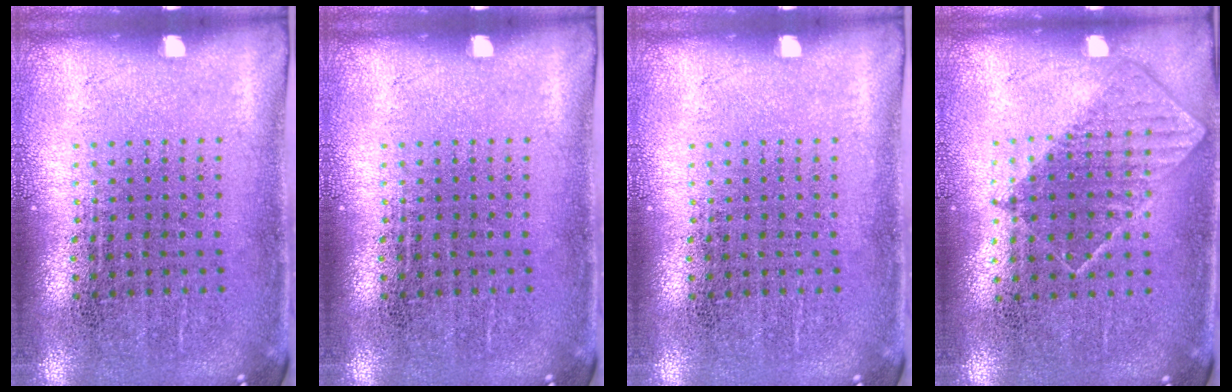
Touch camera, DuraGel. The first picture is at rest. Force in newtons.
{"total": 0.0}
{"total": 0.0}
{"total": 0.8, "press": 0.7, "slide": 0.3}